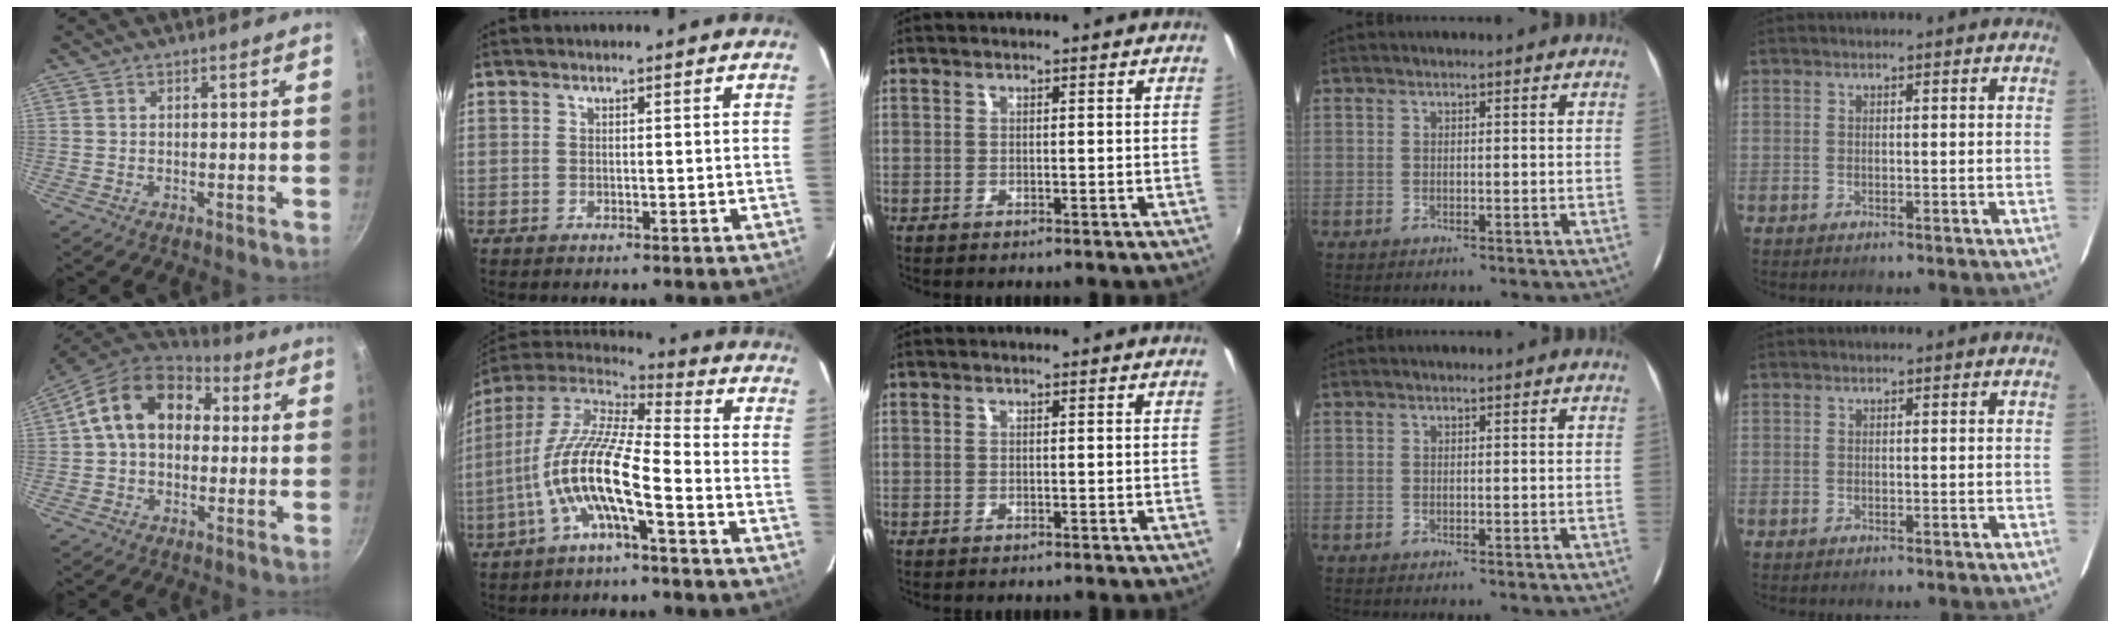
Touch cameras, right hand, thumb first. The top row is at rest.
{"thumb": {"total": 15.4, "force": [2.9, 11.2, 10.0], "torque": [-0.136, 0.030, 0.029]}, "index": {"total": 14.2, "force": [-5.2, 2.7, 12.9], "torque": [-0.247, -0.005, -0.106]}}